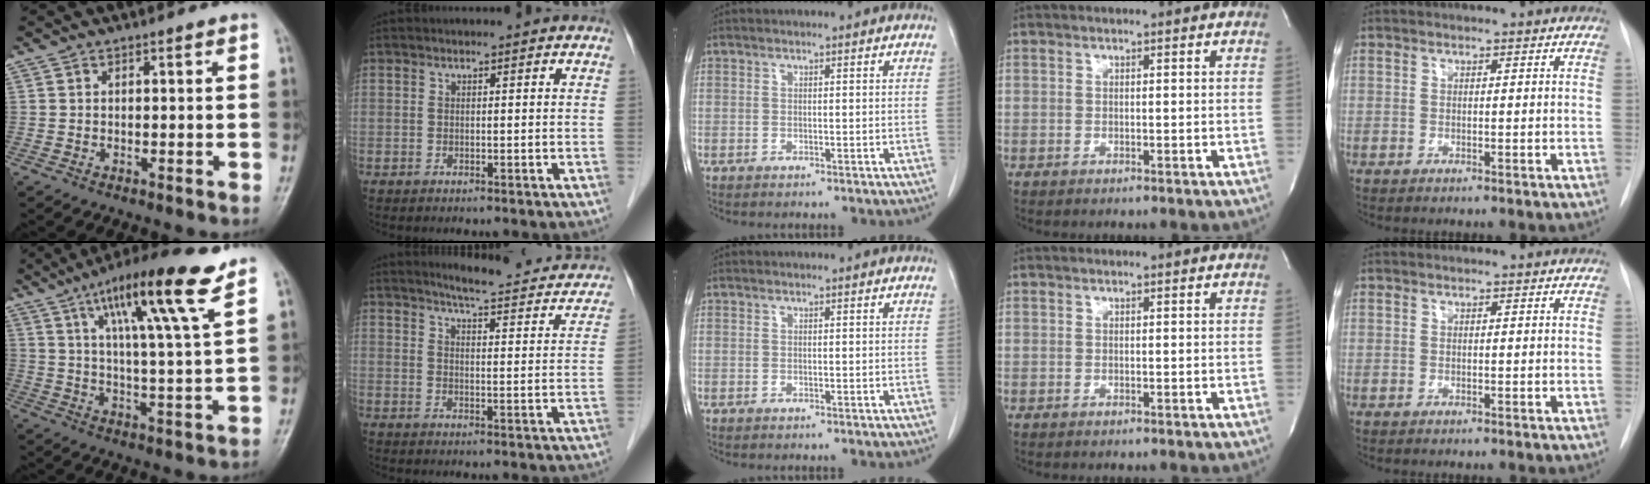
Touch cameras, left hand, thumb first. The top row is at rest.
{"thumb": {"total": 16.3, "force": [9.1, 1.5, 13.4], "torque": [-0.220, -0.032, 0.147]}, "index": {"total": 17.2, "force": [15.9, 2.2, 6.2], "torque": [-0.071, -0.036, 0.182]}}